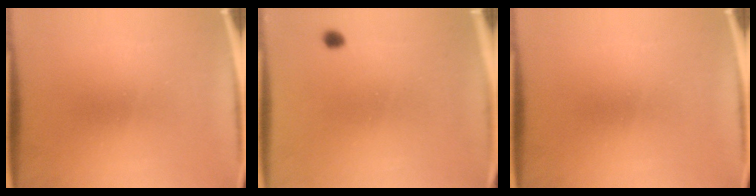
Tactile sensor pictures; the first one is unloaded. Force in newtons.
{"total": 0.9}
{"total": 0.0}